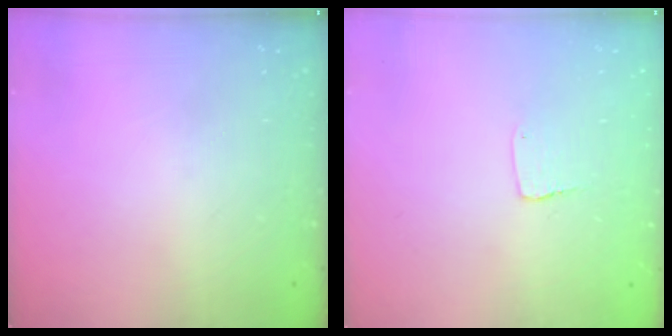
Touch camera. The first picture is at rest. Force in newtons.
{"total": 3.5, "press": 3.4, "slide": 0.3}